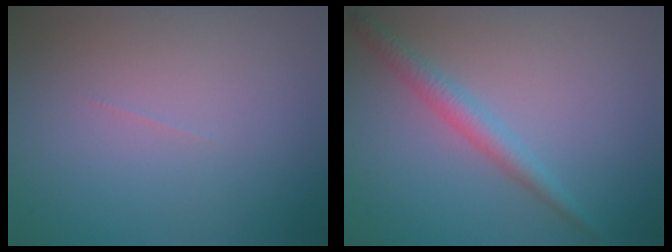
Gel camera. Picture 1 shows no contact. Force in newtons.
{"total": 2.4, "press": 2.4, "slide": 0.0}